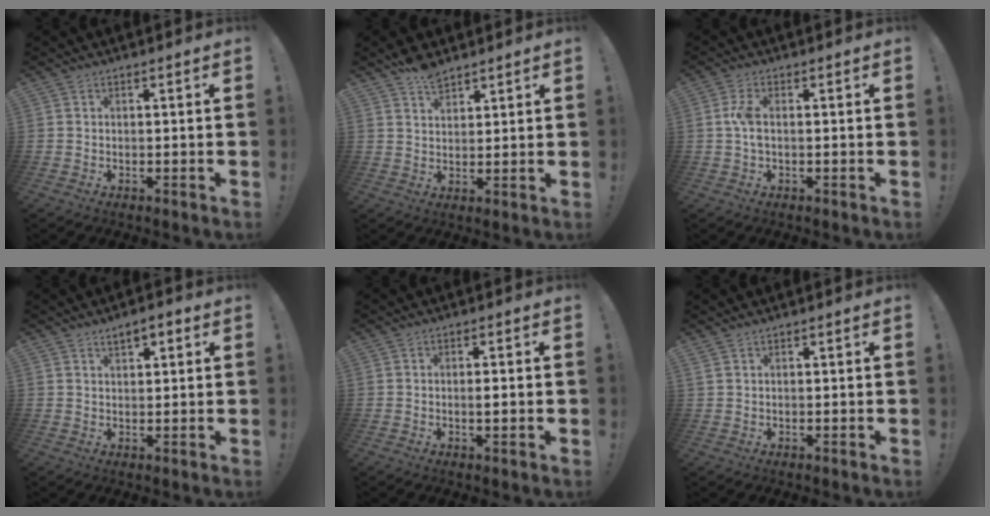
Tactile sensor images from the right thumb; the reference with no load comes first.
{"total": 5.6, "force": [4.4, 2.6, 2.4], "torque": [-0.040, -0.022, 0.081]}
{"total": 4.6, "force": [0.1, 1.9, 4.2], "torque": [-0.099, 0.006, 0.000]}
{"total": 3.8, "force": [2.1, 1.7, 2.7], "torque": [-0.039, -0.005, 0.034]}
{"total": 2.1, "force": [-0.3, 0.2, 2.1], "torque": [-0.027, -0.004, -0.009]}
{"total": 0.9, "force": [0.7, 0.2, 0.5], "torque": [-0.019, 0.003, 0.015]}